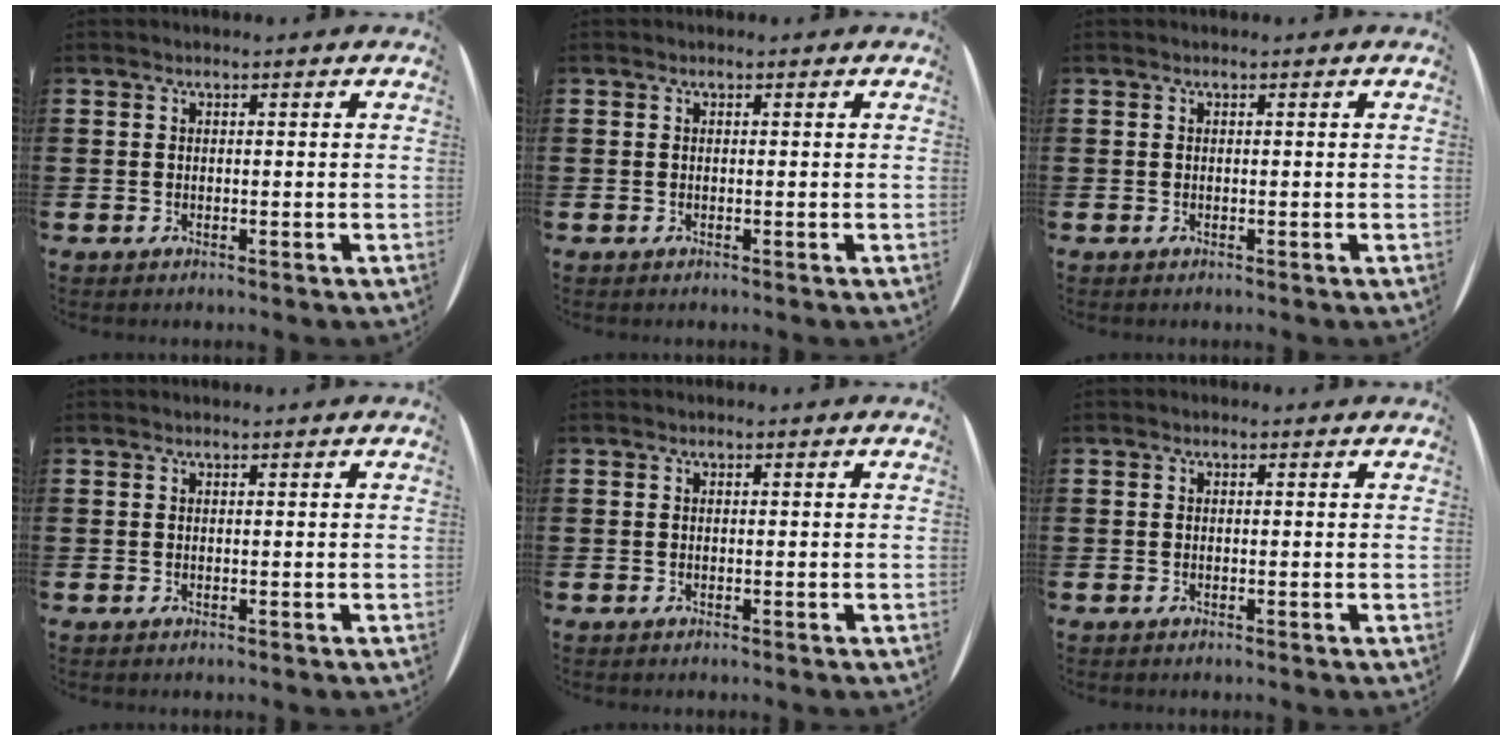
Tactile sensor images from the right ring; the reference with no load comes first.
{"total": 0.0}
{"total": 0.0}
{"total": 0.0}
{"total": 0.0}
{"total": 0.0}